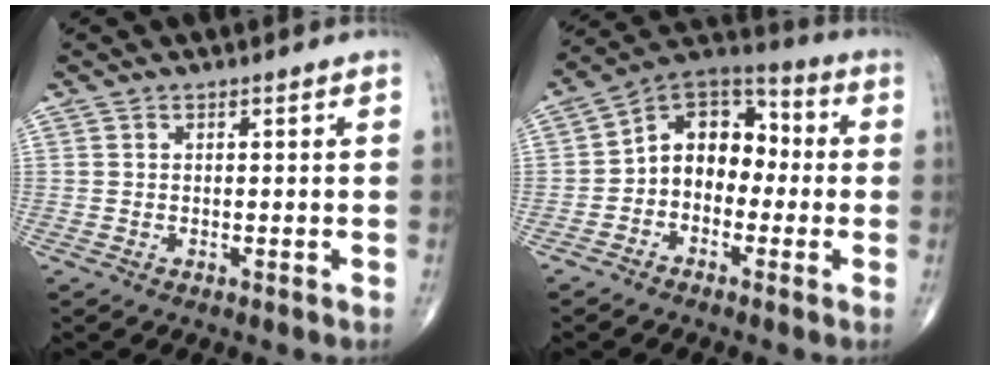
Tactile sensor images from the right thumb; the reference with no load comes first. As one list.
[{"total": 11.6, "force": [-1.2, 8.6, 7.7], "torque": [-0.079, 0.048, -0.041]}]